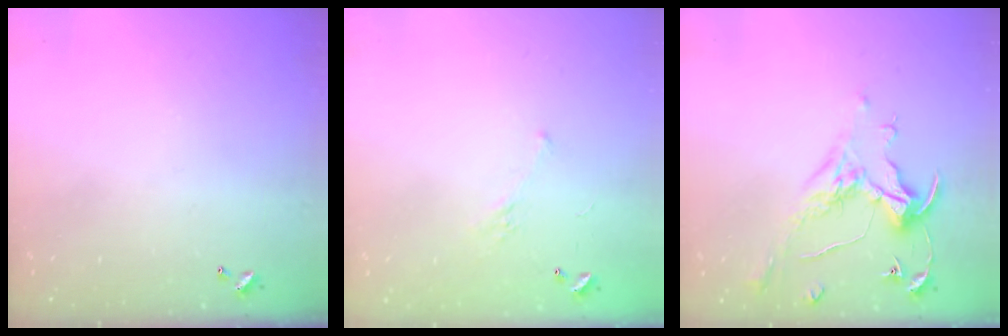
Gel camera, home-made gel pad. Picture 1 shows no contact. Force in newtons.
{"total": 2.8, "press": 2.6, "slide": 1.1}
{"total": 0.8, "press": 0.7, "slide": 0.5}